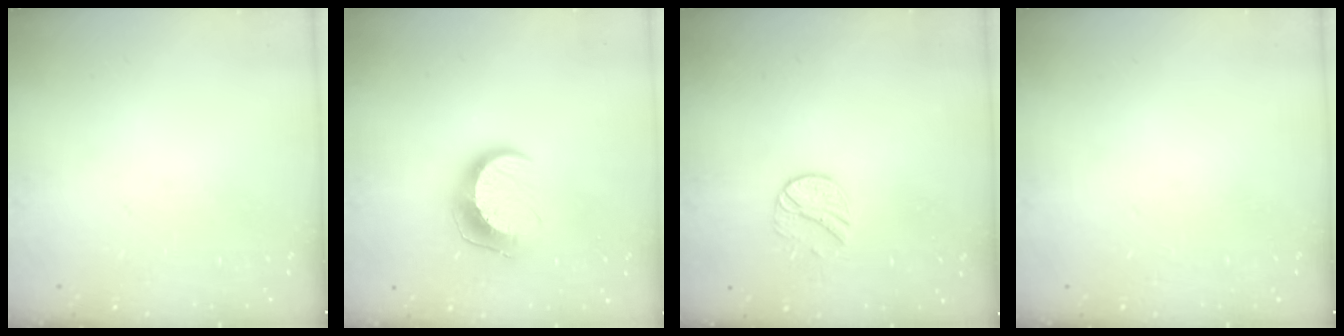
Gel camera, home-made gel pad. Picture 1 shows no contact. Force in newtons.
{"total": 12.1, "press": 12.1, "slide": 0.7}
{"total": 8.4, "press": 8.4, "slide": 0.6}
{"total": 0.0}